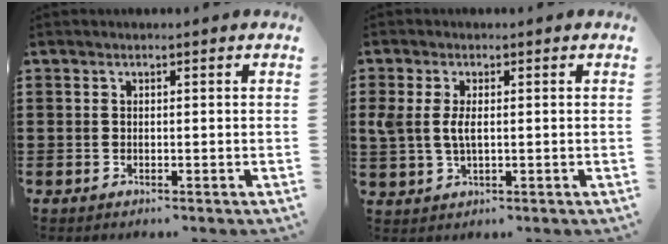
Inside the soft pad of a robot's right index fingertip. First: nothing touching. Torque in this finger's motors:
{"motor_torque": [0.92, 0.01, 0.34, 0.16]}